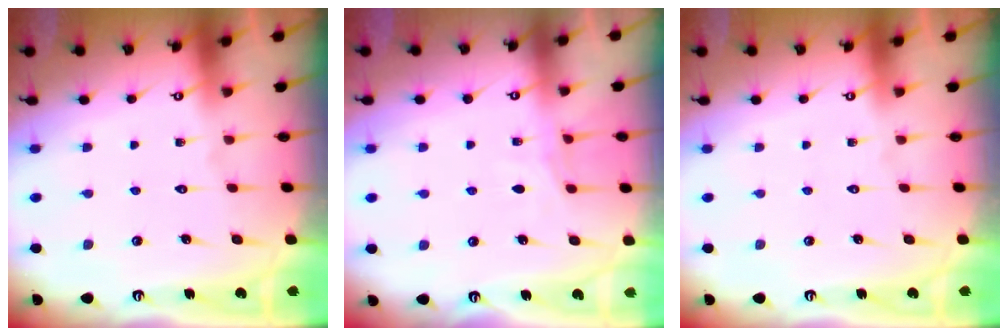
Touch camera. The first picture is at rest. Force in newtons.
{"total": 6.3, "press": 6.3, "slide": 0.5}
{"total": 0.0}